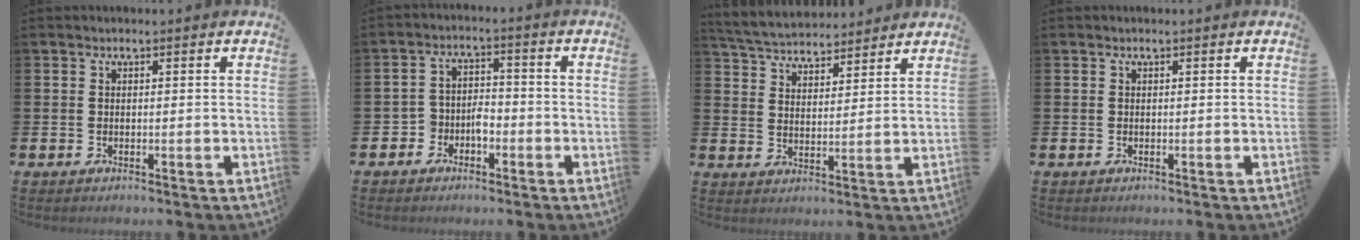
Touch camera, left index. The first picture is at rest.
{"total": 3.1, "force": [-2.1, 2.1, 1.1], "torque": [-0.034, 0.007, -0.044]}
{"total": 5.6, "force": [5.4, 1.0, 0.7], "torque": [-0.041, -0.028, 0.097]}
{"total": 0.0}